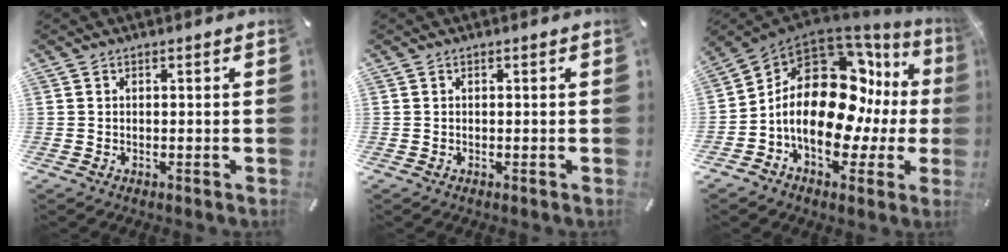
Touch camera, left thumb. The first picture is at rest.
{"total": 0.0}
{"total": 20.3, "force": [0.0, 13.0, 15.5], "torque": [-0.281, -0.022, -0.001]}